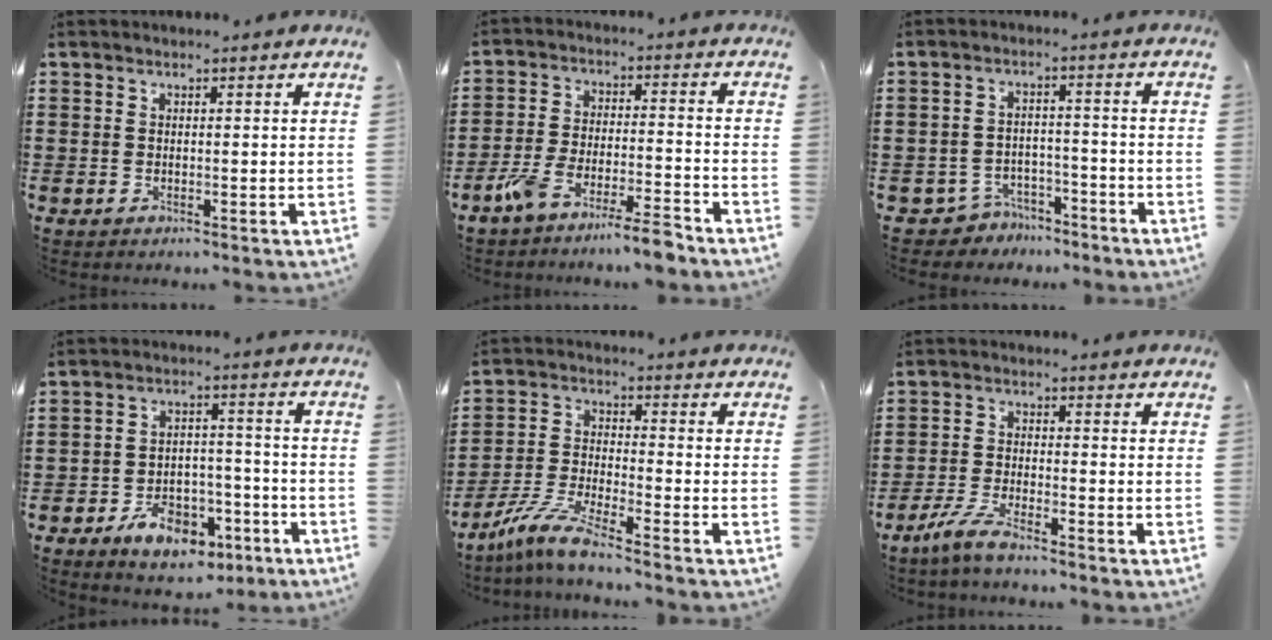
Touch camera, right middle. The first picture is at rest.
{"total": 7.4, "force": [-6.6, 0.1, 3.4], "torque": [-0.072, -0.003, -0.127]}
{"total": 4.1, "force": [-3.9, 1.3, 0.1], "torque": [-0.026, 0.003, -0.087]}
{"total": 7.9, "force": [-5.1, 4.4, 4.2], "torque": [-0.062, 0.023, -0.092]}
{"total": 7.2, "force": [-6.2, 0.2, 3.7], "torque": [-0.098, -0.013, -0.128]}
{"total": 4.4, "force": [-3.8, 0.2, 2.3], "torque": [-0.067, -0.010, -0.078]}